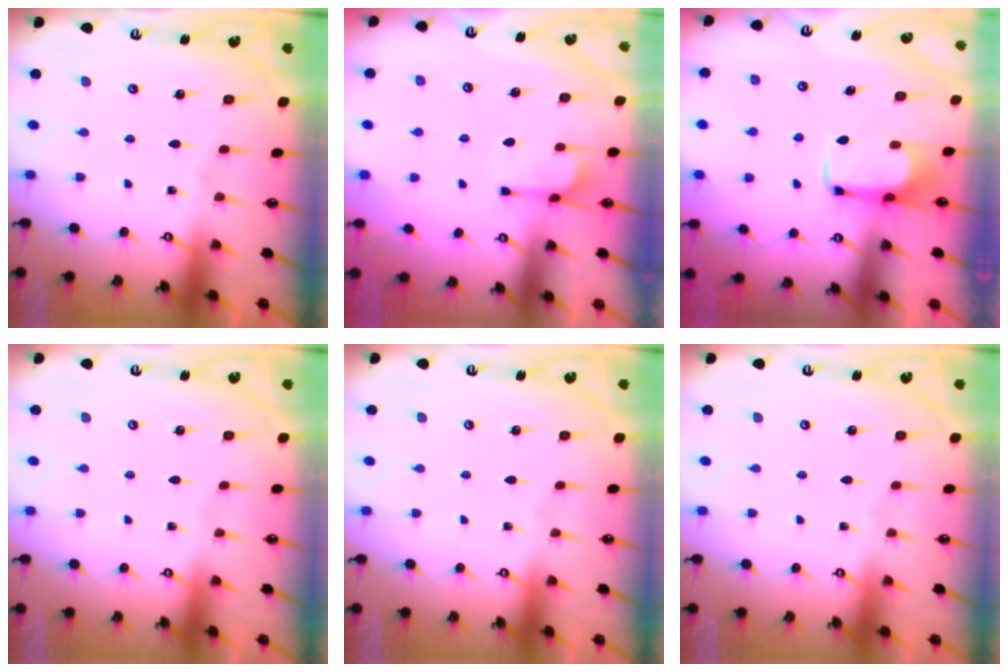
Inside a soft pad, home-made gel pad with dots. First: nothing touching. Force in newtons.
{"total": 1.4, "press": 0.8, "slide": 1.2}
{"total": 1.8, "press": 1.8, "slide": 0.4}
{"total": 0.0}
{"total": 0.0}
{"total": 0.0}